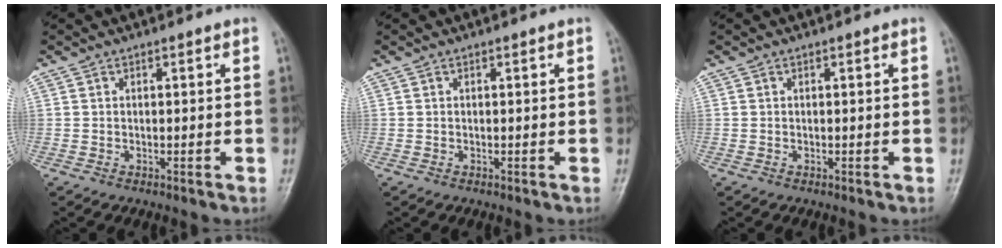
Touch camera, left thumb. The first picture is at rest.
{"total": 0.0}
{"total": 0.0}